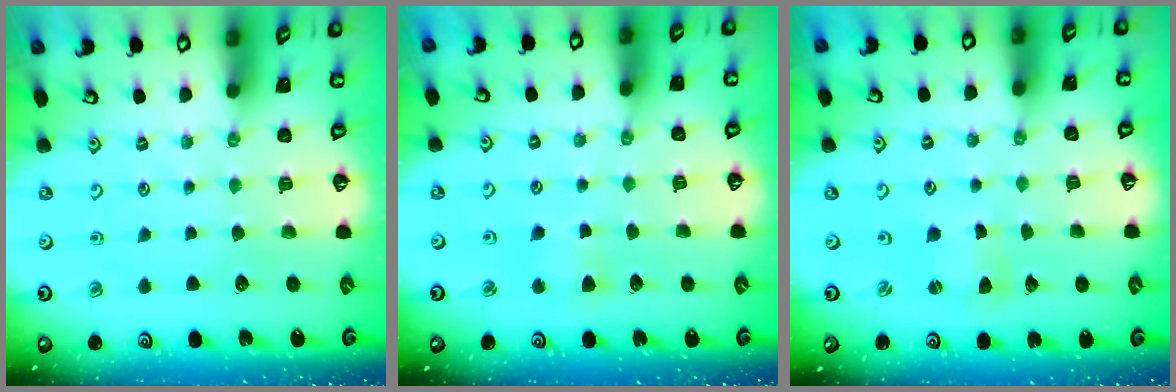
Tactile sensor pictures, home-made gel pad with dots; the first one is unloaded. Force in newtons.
{"total": 3.4, "press": 3.3, "slide": 0.5}
{"total": 1.4, "press": 1.4, "slide": 0.2}